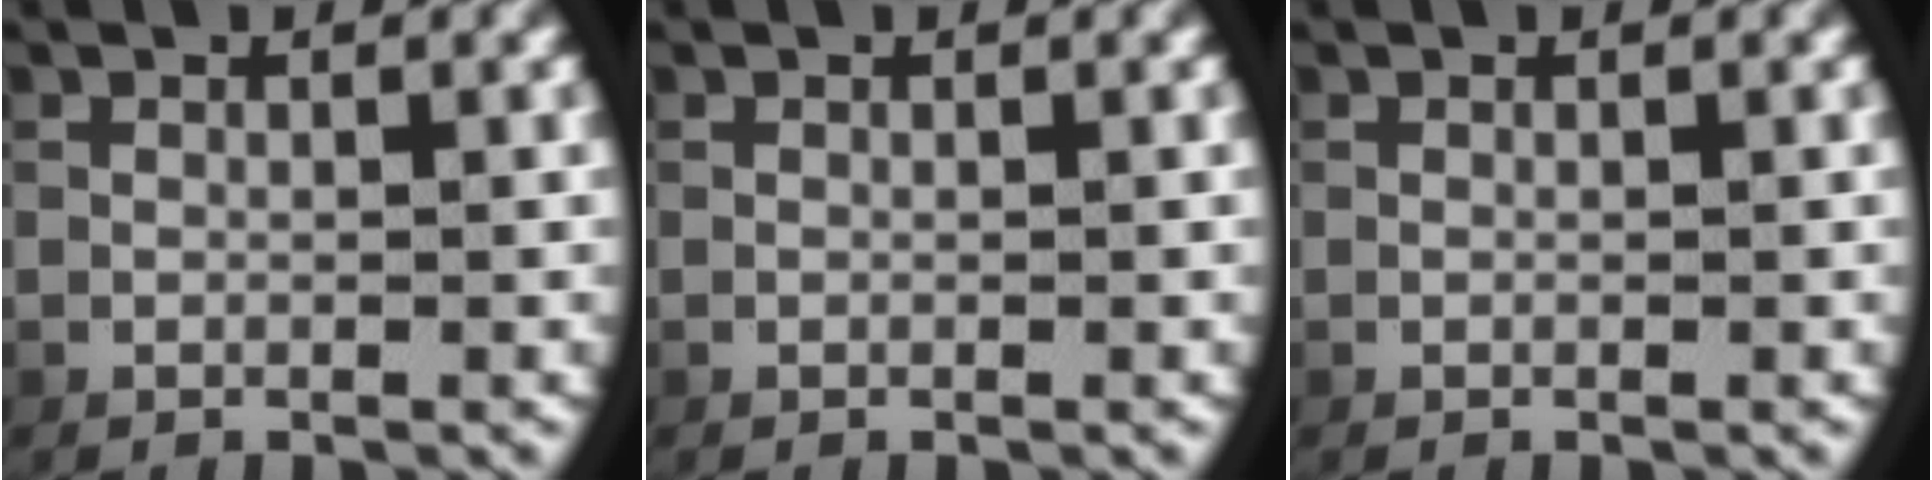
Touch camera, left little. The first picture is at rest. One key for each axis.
{"total": 0.0}
{"total": 0.0}